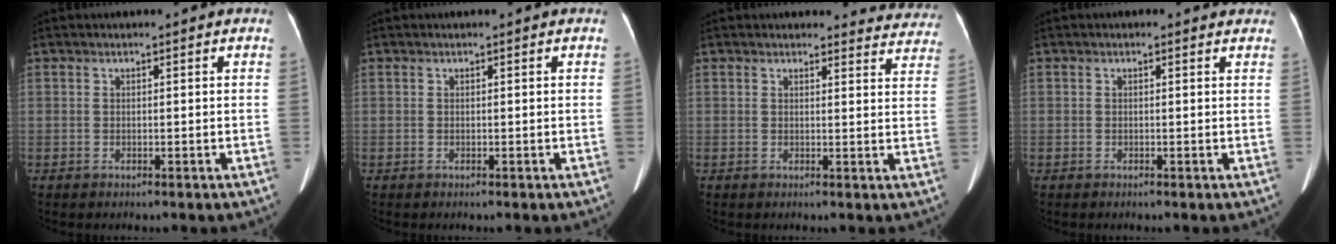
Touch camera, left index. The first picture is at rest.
{"total": 0.0}
{"total": 7.4, "force": [7.1, 2.3, -0.4], "torque": [0.044, -0.021, 0.042]}
{"total": 0.8, "force": [0.5, 0.7, 0.1], "torque": [-0.002, 0.004, -0.005]}